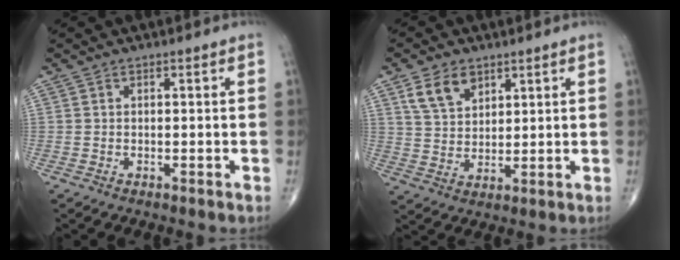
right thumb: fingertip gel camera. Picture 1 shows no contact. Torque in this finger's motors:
{"motor_torque": [0.18, 1.72, 0.48, 0.35, 0.10]}